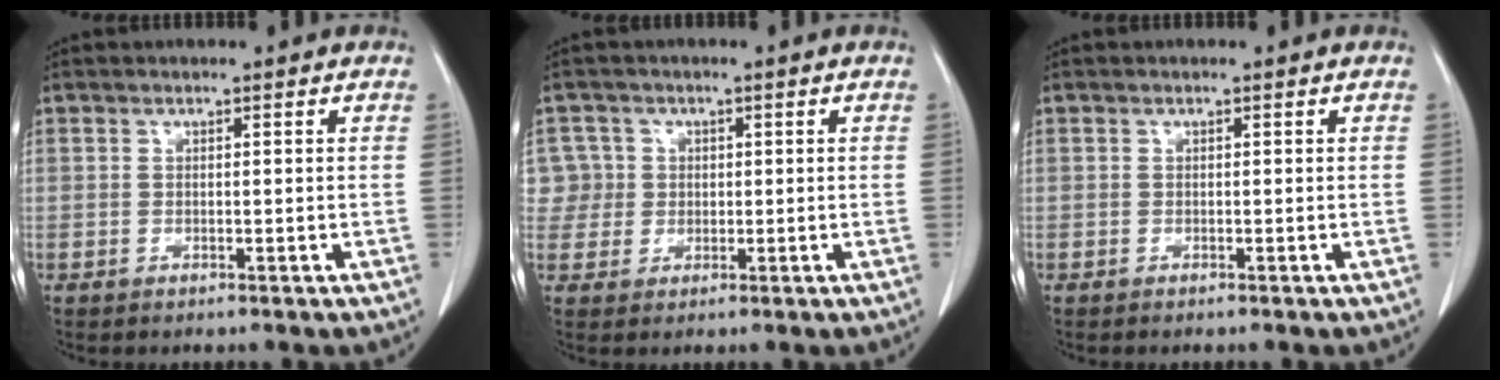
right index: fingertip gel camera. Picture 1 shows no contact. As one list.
[{"total": 4.8, "force": [1.0, 4.7, -0.2], "torque": [0.022, 0.015, 0.020]}, {"total": 0.0}]